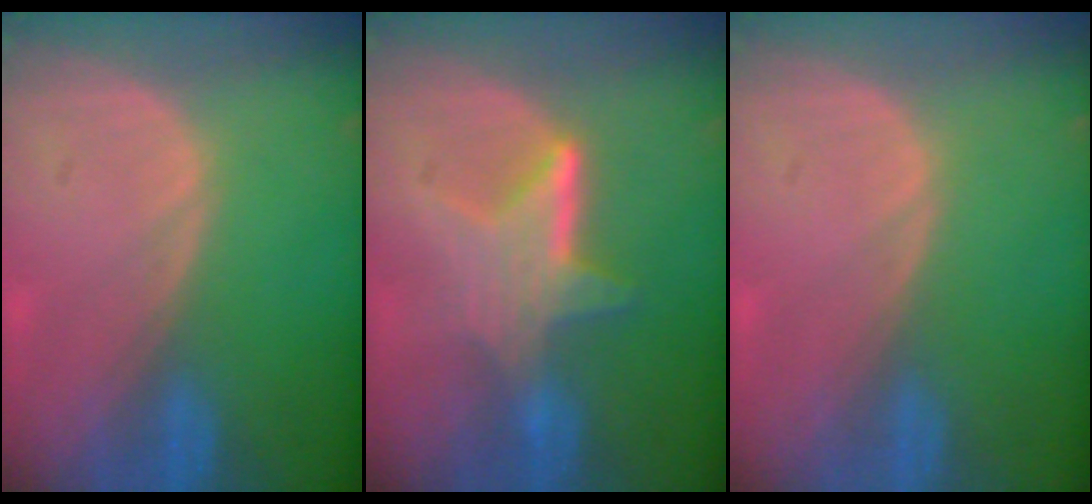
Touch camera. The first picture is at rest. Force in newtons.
{"total": 6.6, "press": 5.9, "slide": 3.1}
{"total": 0.0}